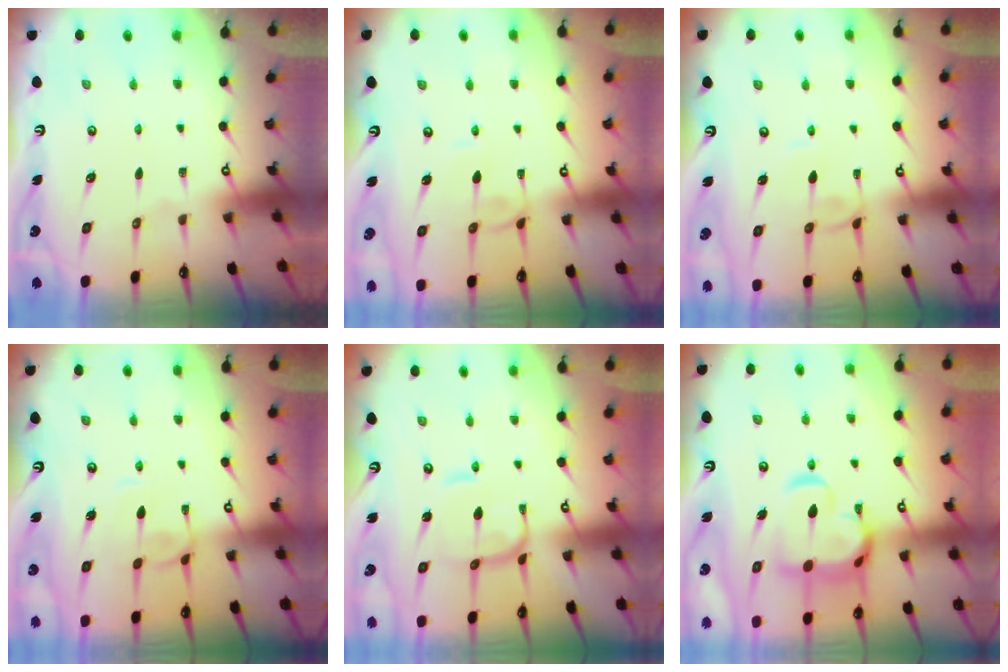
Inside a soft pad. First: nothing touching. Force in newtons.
{"total": 2.0, "press": 2.0, "slide": 0.2}
{"total": 2.0, "press": 2.0, "slide": 0.2}
{"total": 0.7, "press": 0.6, "slide": 0.4}
{"total": 2.2, "press": 2.2, "slide": 0.5}
{"total": 10.1, "press": 9.9, "slide": 1.8}